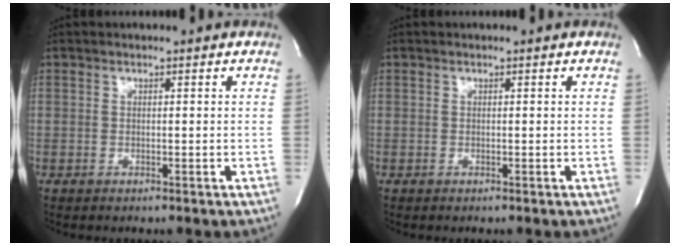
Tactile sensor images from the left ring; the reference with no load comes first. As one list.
[{"total": 0.0}]